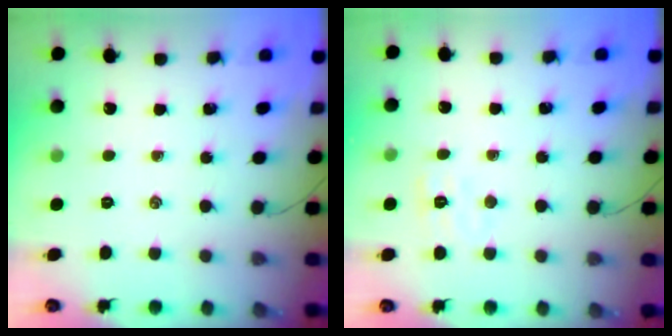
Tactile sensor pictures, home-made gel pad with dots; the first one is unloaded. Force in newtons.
{"total": 7.4, "press": 7.3, "slide": 1.2}